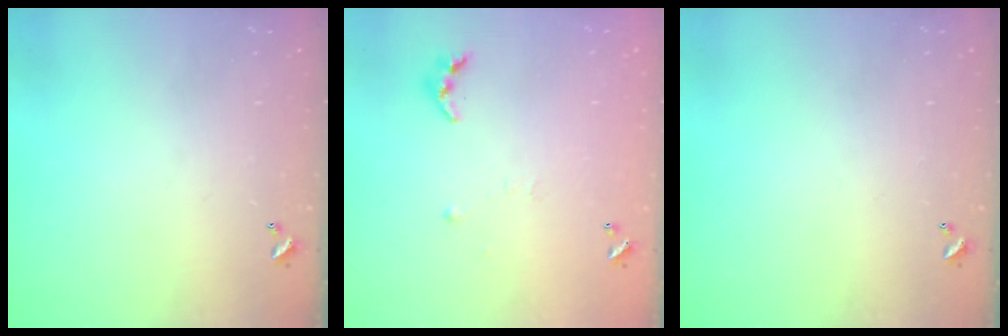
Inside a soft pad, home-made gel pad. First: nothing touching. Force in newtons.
{"total": 4.9, "press": 4.8, "slide": 0.7}
{"total": 0.0}